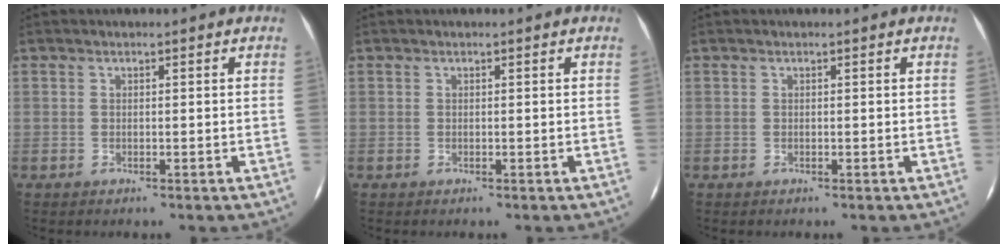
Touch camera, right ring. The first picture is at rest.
{"total": 0.0}
{"total": 0.0}